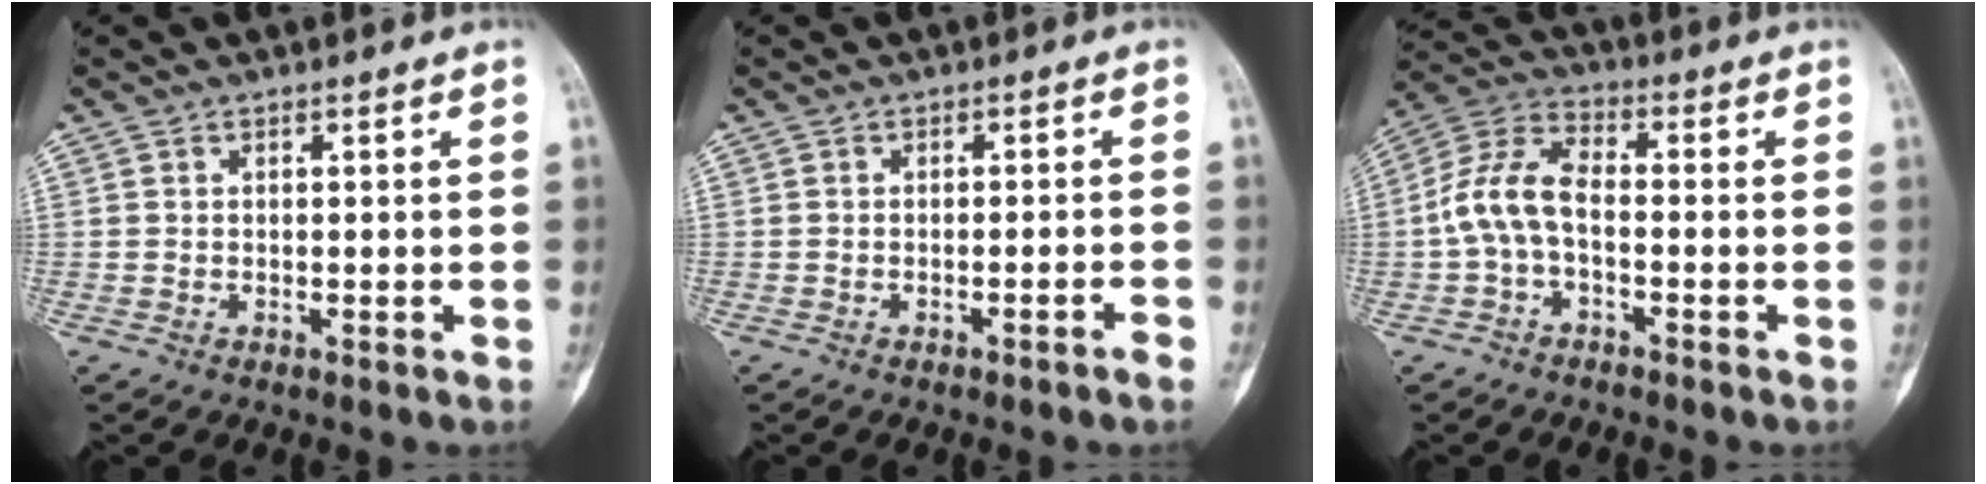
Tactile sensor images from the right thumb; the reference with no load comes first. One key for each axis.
{"total": 2.0, "fx": -1.4, "fy": -0.2, "fz": 1.4, "tx": -0.031, "ty": 0.009, "tz": -0.017}
{"total": 8.7, "fx": -1.6, "fy": 4.6, "fz": 7.1, "tx": -0.146, "ty": 0.033, "tz": -0.042}